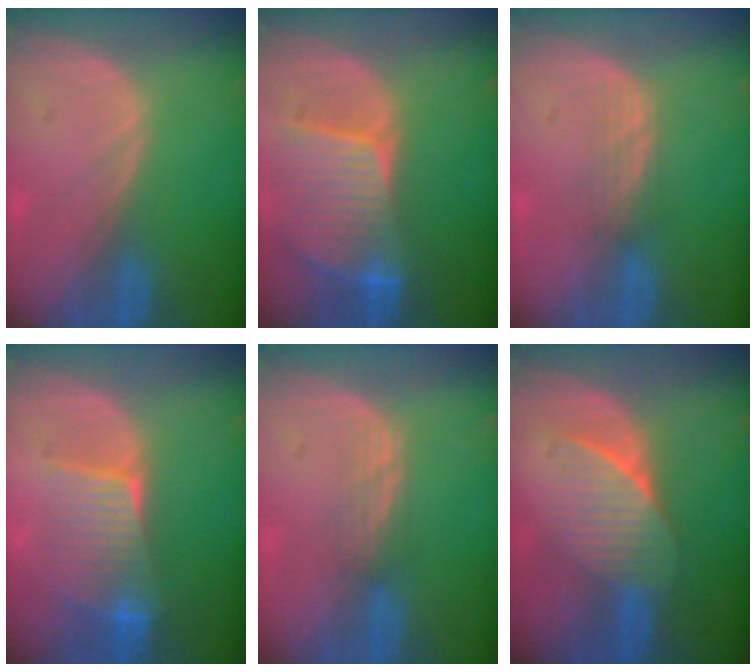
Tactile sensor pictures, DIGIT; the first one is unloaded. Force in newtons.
{"total": 9.2, "press": 8.1, "slide": 4.3}
{"total": 2.2, "press": 2.2, "slide": 0.4}
{"total": 6.6, "press": 6.5, "slide": 1.1}
{"total": 2.4, "press": 2.3, "slide": 0.8}
{"total": 7.4, "press": 6.6, "slide": 3.4}